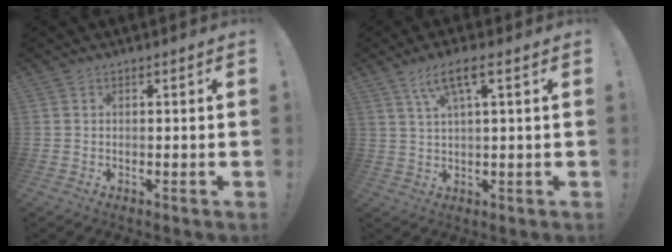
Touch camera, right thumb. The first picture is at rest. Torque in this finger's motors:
{"motor_torque": [0.16, 0.32, 0.24, 0.36, 0.12]}